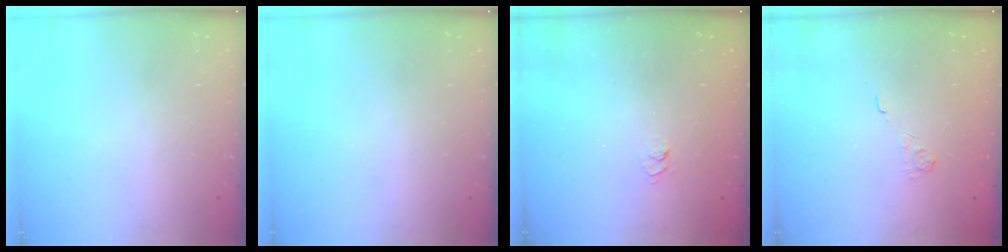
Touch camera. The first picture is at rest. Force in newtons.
{"total": 0.0}
{"total": 2.7, "press": 2.2, "slide": 1.5}
{"total": 2.1, "press": 1.5, "slide": 1.4}